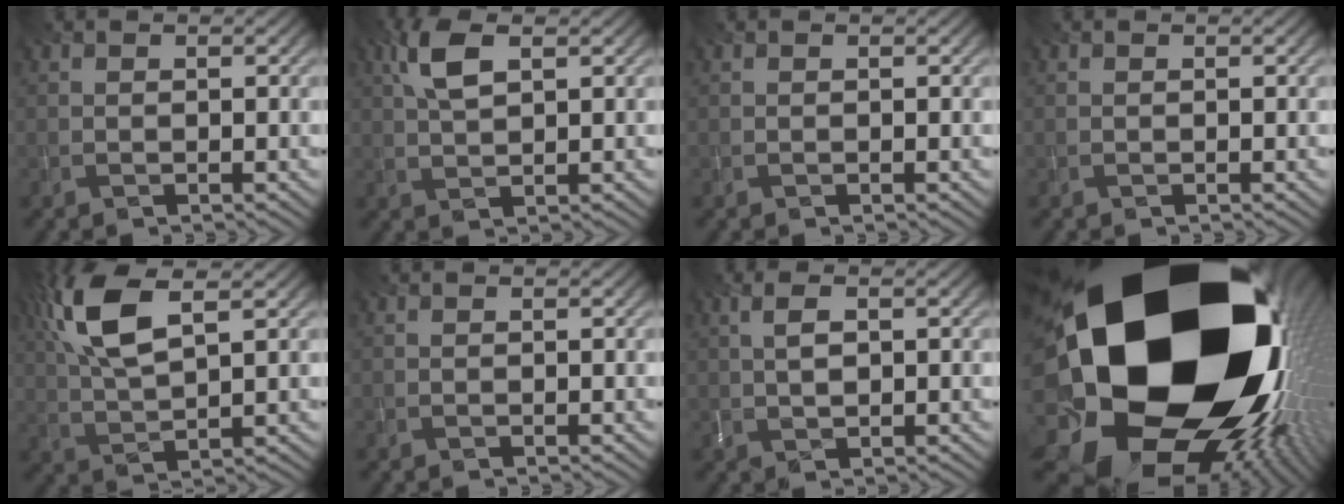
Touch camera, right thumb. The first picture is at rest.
{"total": 4.8, "force": [2.0, 1.9, 3.9], "torque": [-0.097, 0.008, 0.039]}
{"total": 0.0}
{"total": 0.0}
{"total": 10.1, "force": [4.4, 3.7, 8.3], "torque": [-0.201, 0.019, 0.088]}
{"total": 0.0}
{"total": 3.0, "force": [0.7, 1.3, 2.6], "torque": [-0.062, 0.003, 0.017]}
{"total": 24.8, "force": [2.5, 18.5, 16.4], "torque": [-0.270, -0.115, 0.012]}